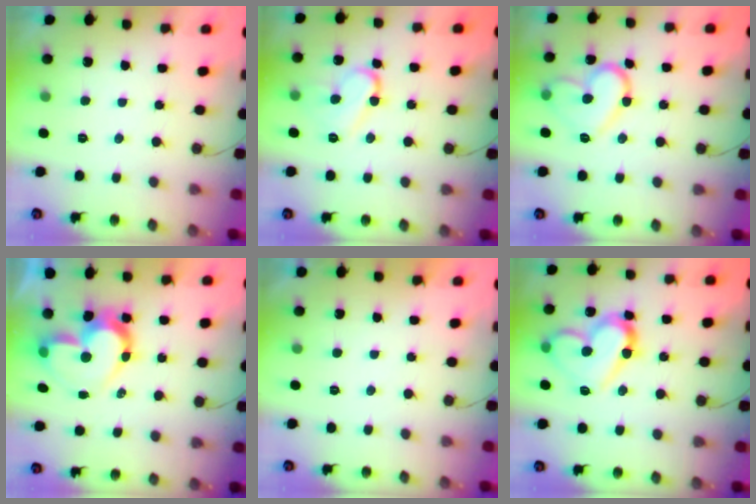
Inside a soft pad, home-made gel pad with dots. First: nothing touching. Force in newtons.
{"total": 11.1, "press": 11.0, "slide": 1.2}
{"total": 14.1, "press": 14.1, "slide": 1.3}
{"total": 14.6, "press": 14.6, "slide": 1.3}
{"total": 2.0, "press": 2.0, "slide": 0.1}
{"total": 15.6, "press": 15.5, "slide": 2.0}